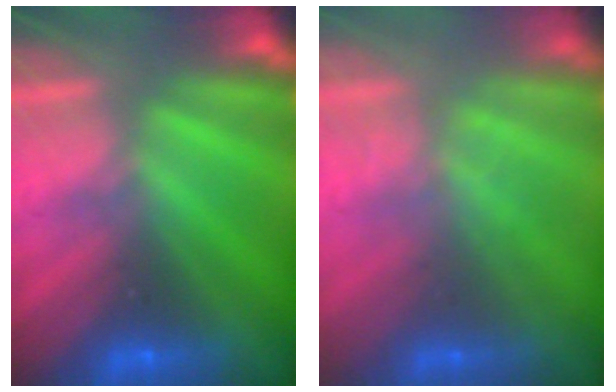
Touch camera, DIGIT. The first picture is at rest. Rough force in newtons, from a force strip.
{"total": 1.5}